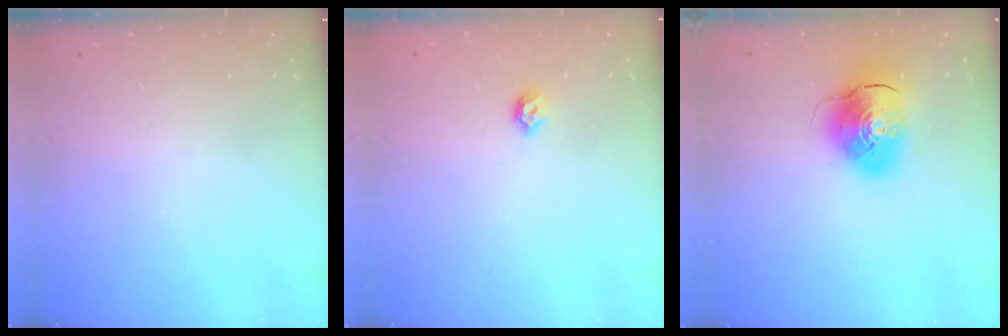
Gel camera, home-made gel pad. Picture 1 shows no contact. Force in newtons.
{"total": 5.0, "press": 4.9, "slide": 1.1}
{"total": 10.7, "press": 10.6, "slide": 1.8}